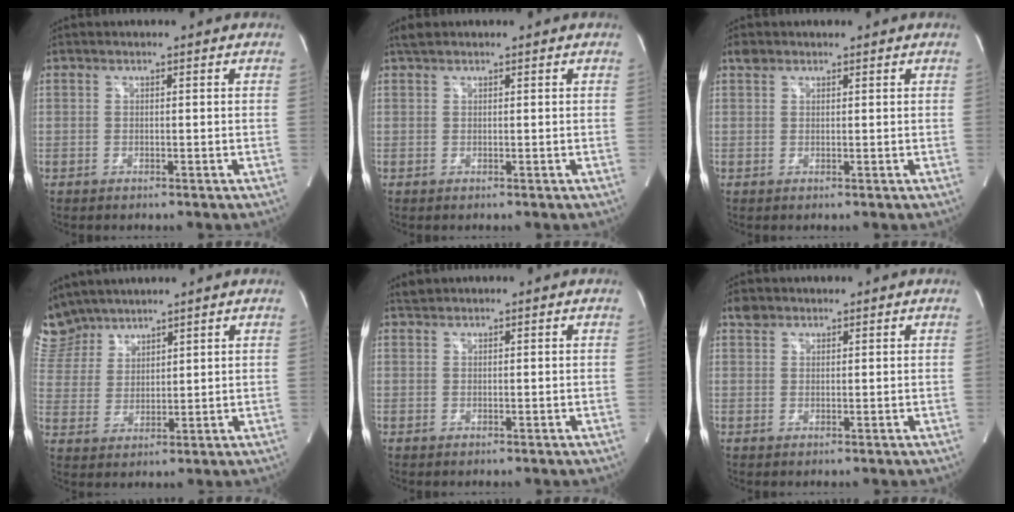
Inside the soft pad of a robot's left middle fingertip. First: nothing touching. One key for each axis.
{"total": 1.3, "fx": 1.1, "fy": 0.5, "fz": 0.4, "tx": -0.011, "ty": 0.014, "tz": 0.021}
{"total": 1.5, "fx": 1.1, "fy": 0.9, "fz": 0.3, "tx": -0.009, "ty": 0.013, "tz": 0.020}
{"total": 8.0, "fx": 7.4, "fy": 3.0, "fz": 0.3, "tx": -0.015, "ty": 0.012, "tz": 0.163}
{"total": 0.8, "fx": 0.8, "fy": 0.3, "fz": -0.1, "tx": -0.002, "ty": 0.011, "tz": 0.015}
{"total": 2.0, "fx": 1.5, "fy": 1.3, "fz": 0.3, "tx": -0.008, "ty": 0.013, "tz": 0.027}